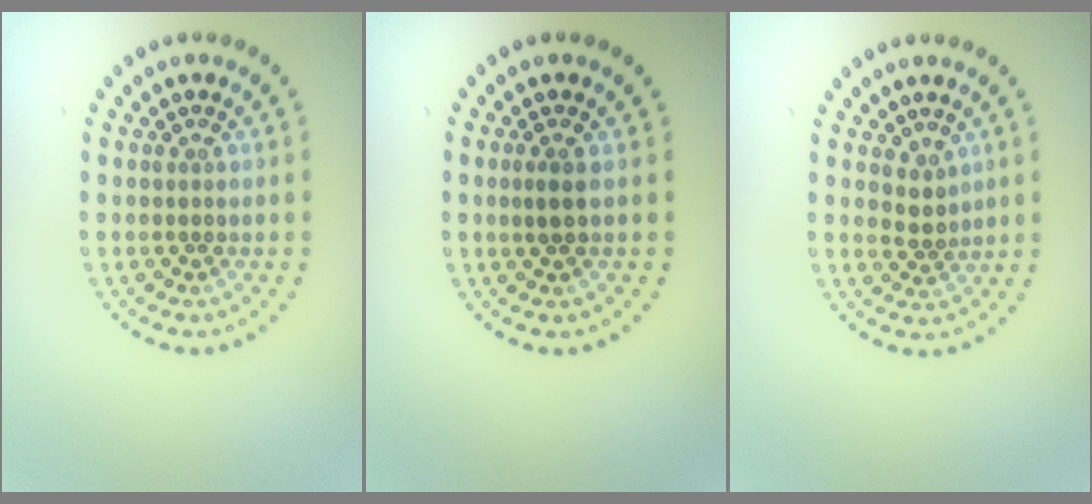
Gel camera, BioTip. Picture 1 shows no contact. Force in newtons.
{"total": 1.2, "press": 1.0, "slide": 0.6}
{"total": 1.6, "press": 1.3, "slide": 1.0}